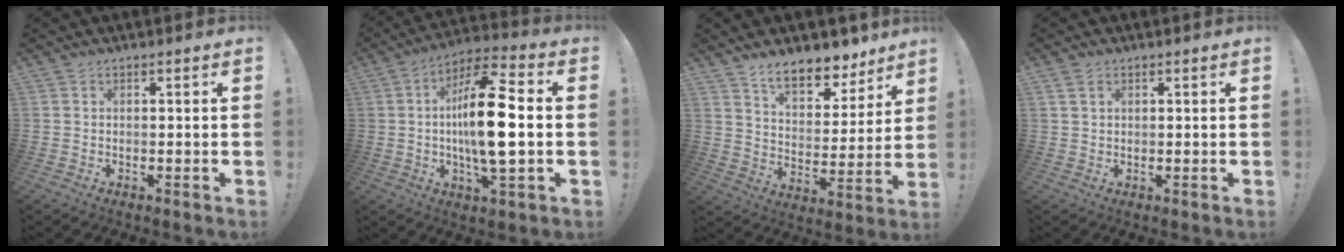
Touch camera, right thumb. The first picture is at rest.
{"total": 18.1, "force": [-0.4, 5.0, 17.4], "torque": [-0.307, -0.002, -0.017]}
{"total": 11.8, "force": [9.6, 4.8, 5.0], "torque": [-0.071, -0.077, 0.172]}
{"total": 2.5, "force": [1.2, 1.6, 1.5], "torque": [-0.021, 0.001, 0.022]}